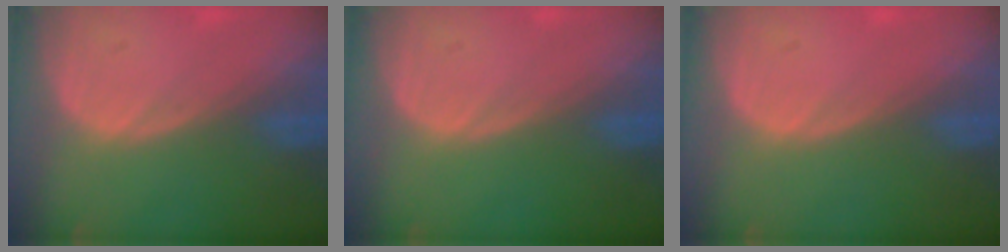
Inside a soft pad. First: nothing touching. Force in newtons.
{"total": 0.0}
{"total": 0.6, "press": 0.1, "slide": 0.6}